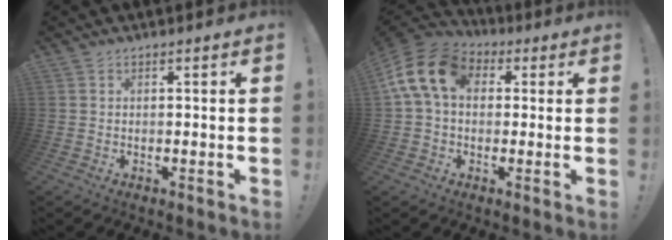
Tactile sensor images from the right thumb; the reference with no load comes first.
{"total": 14.9, "force": [3.8, 10.0, 10.3], "torque": [-0.189, 0.008, 0.071]}